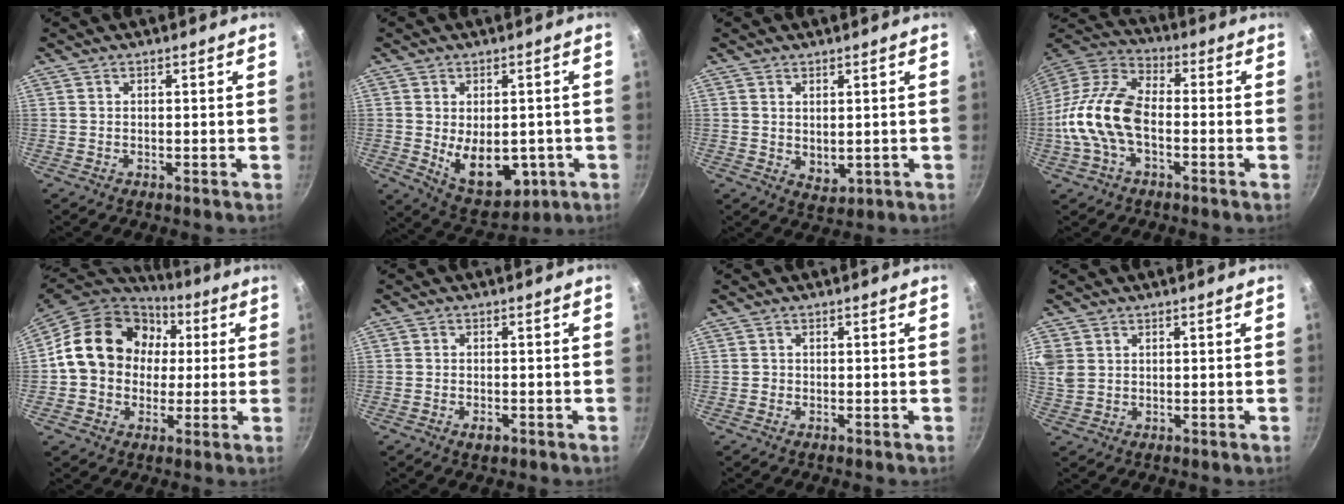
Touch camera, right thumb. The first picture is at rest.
{"total": 11.9, "force": [-1.8, 7.6, 9.0], "torque": [-0.099, -0.013, -0.002]}
{"total": 3.3, "force": [0.8, 2.3, 2.3], "torque": [-0.030, -0.016, 0.021]}
{"total": 16.1, "force": [-2.8, 9.3, 12.9], "torque": [-0.239, 0.041, -0.070]}
{"total": 19.0, "force": [2.5, 15.9, 10.2], "torque": [-0.145, 0.036, 0.030]}
{"total": 2.4, "force": [-1.2, 1.4, 1.5], "torque": [-0.026, 0.007, -0.022]}
{"total": 0.6, "force": [-0.1, 0.6, 0.0], "torque": [0.002, 0.002, -0.004]}
{"total": 6.8, "force": [2.1, 5.3, 3.7], "torque": [-0.081, 0.007, 0.048]}